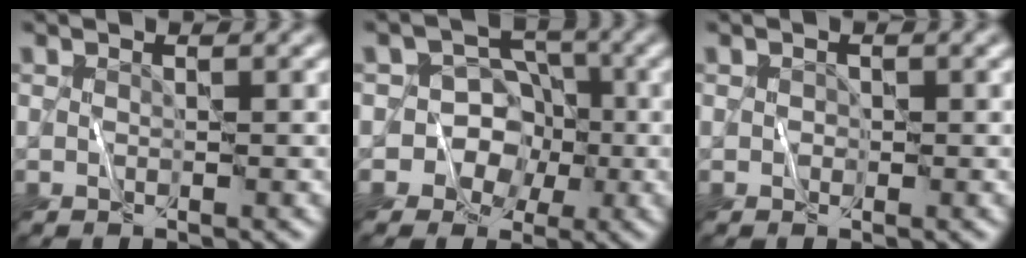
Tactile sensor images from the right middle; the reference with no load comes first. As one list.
[{"total": 6.3, "force": [-2.1, 5.9, 0.7], "torque": [0.020, 0.020, -0.057]}, {"total": 0.0}]